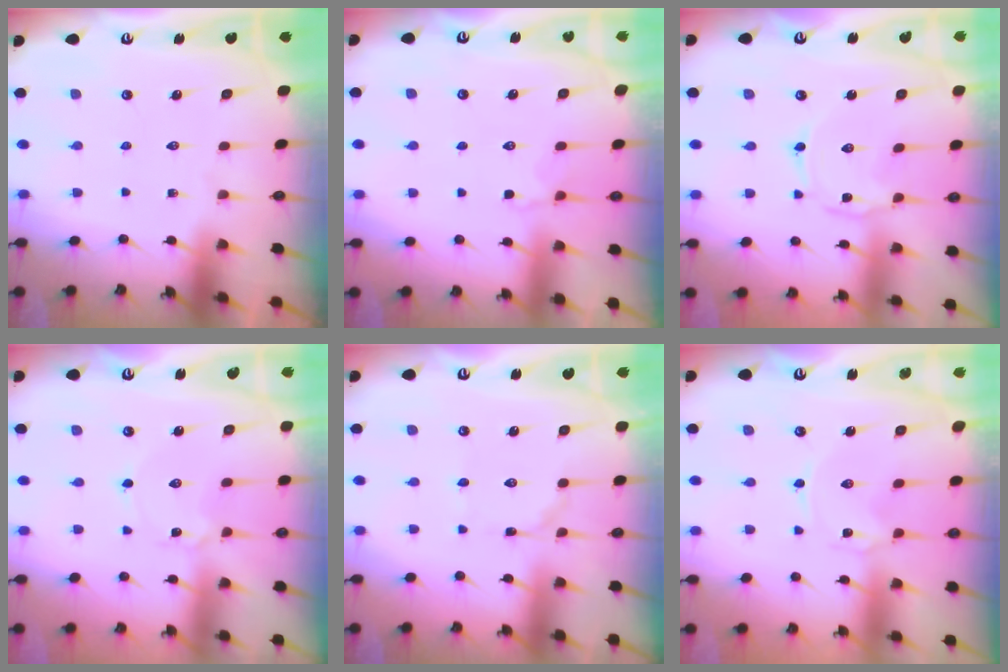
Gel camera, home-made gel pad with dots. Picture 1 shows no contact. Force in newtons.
{"total": 3.1, "press": 2.6, "slide": 1.6}
{"total": 1.3, "press": 1.3, "slide": 0.2}
{"total": 1.9, "press": 1.9, "slide": 0.2}
{"total": 2.6, "press": 2.6, "slide": 0.2}
{"total": 0.0}